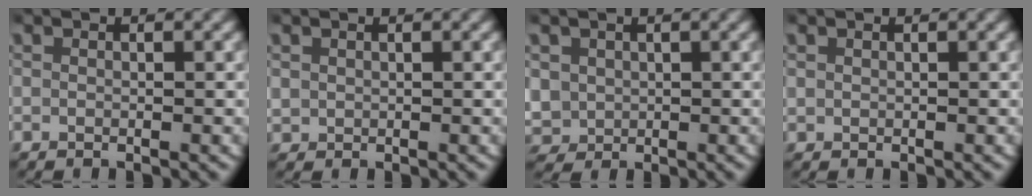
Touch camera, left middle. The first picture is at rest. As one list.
[{"total": 1.6, "force": [0.3, 1.5, 0.4], "torque": [-0.015, -0.001, 0.007]}, {"total": 5.2, "force": [0.0, 4.9, 1.7], "torque": [-0.063, -0.021, 0.009]}, {"total": 0.6, "force": [0.3, 0.5, 0.1], "torque": [0.000, 0.002, 0.005]}]